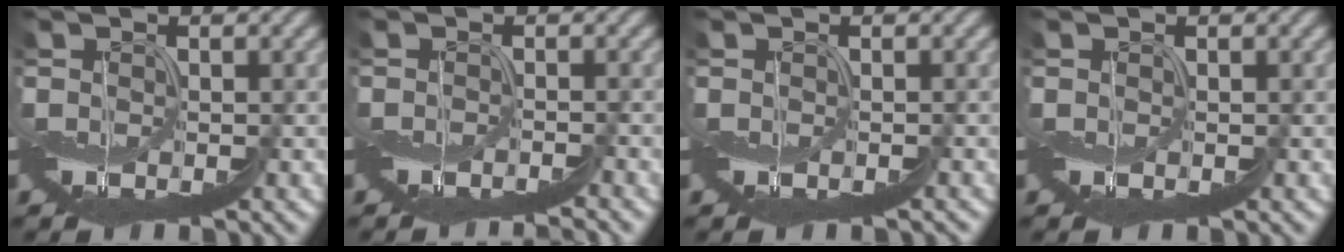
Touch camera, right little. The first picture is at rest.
{"total": 2.7, "force": [-2.5, -0.9, -0.1], "torque": [0.003, 0.015, -0.042]}
{"total": 0.8, "force": [-0.7, 0.3, 0.2], "torque": [0.003, -0.001, -0.008]}
{"total": 0.0}